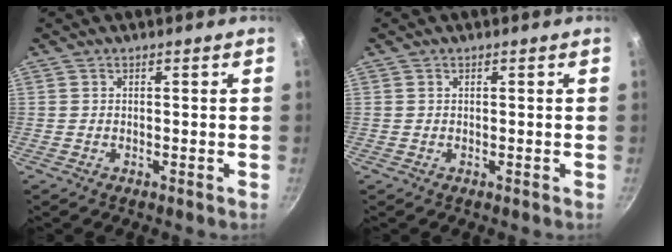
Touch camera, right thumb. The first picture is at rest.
{"total": 0.0}